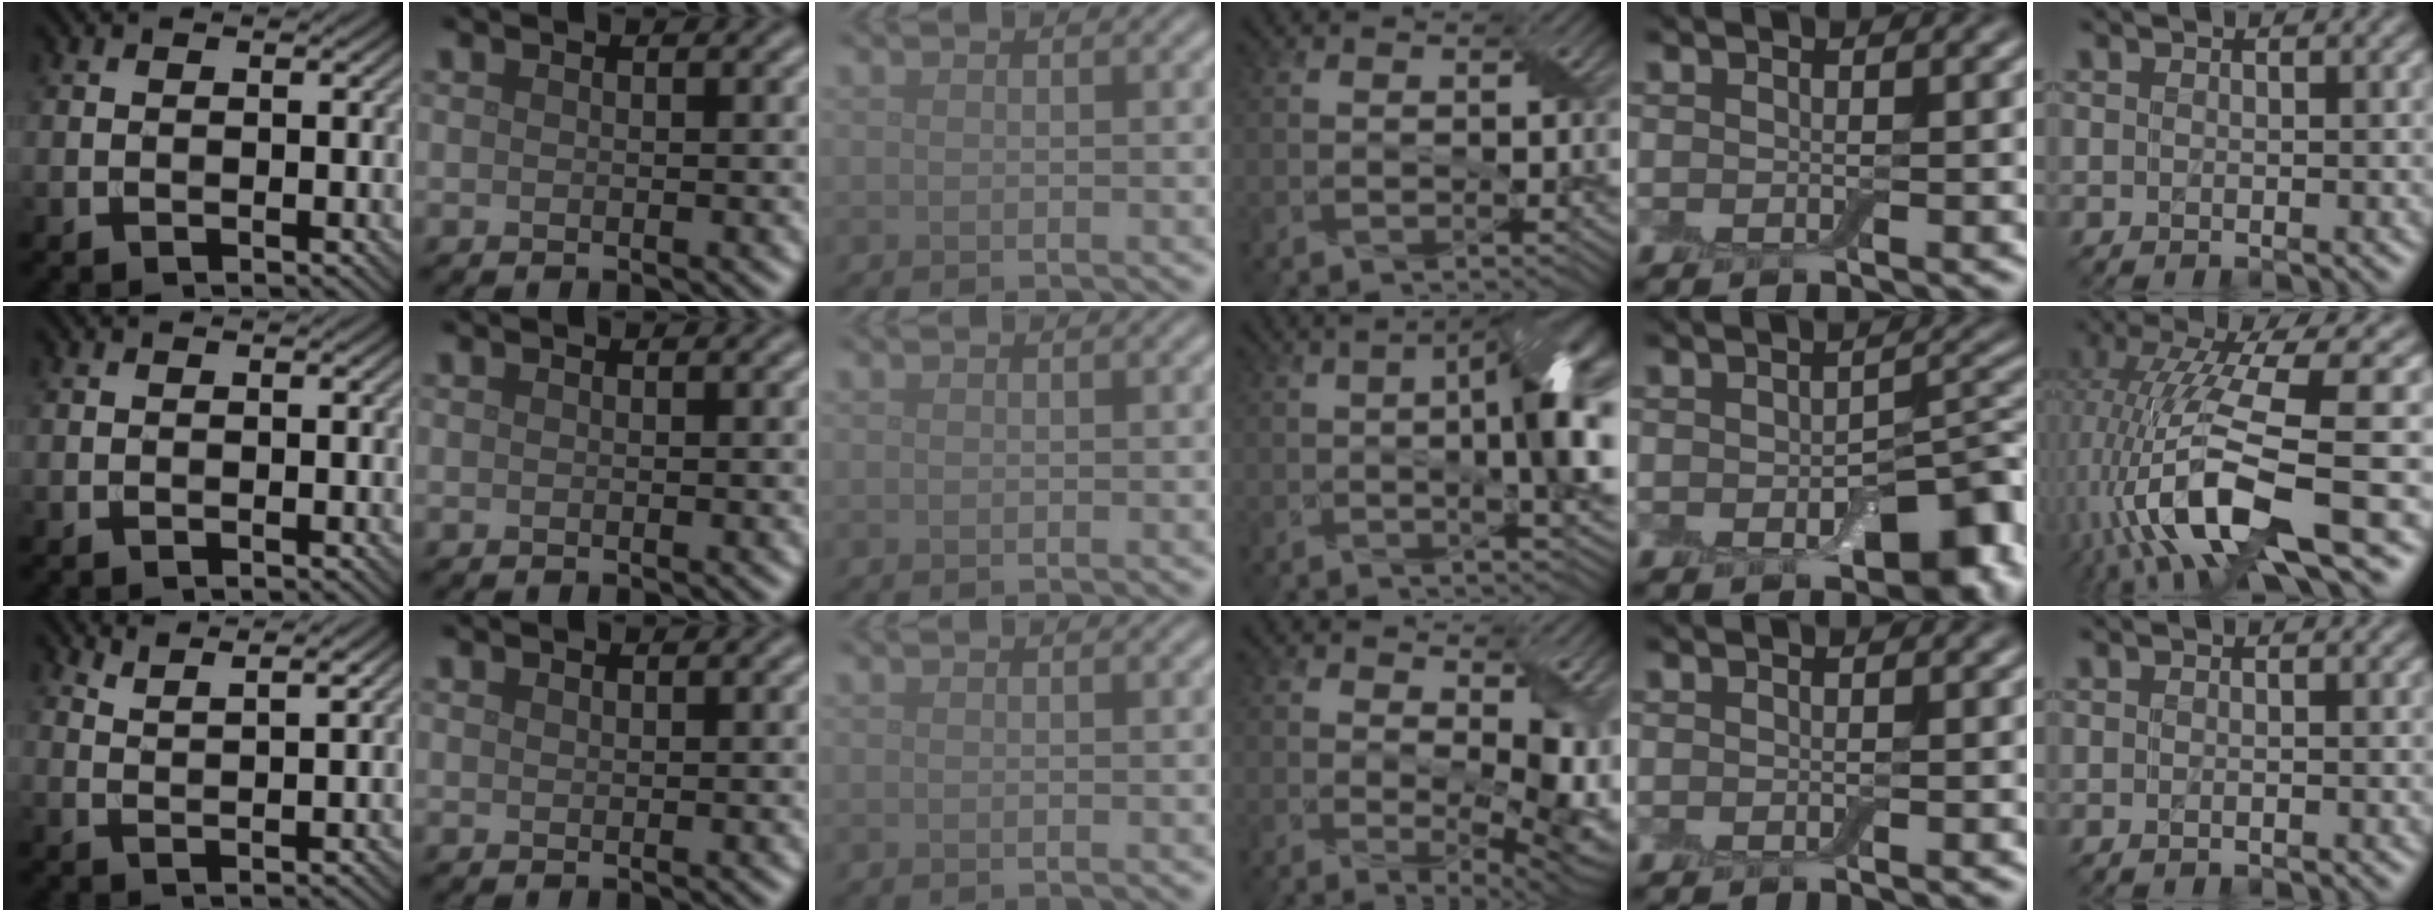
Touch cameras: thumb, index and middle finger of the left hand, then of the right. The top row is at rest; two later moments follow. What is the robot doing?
{"motion": "peel", "object": "aluminum foil"}